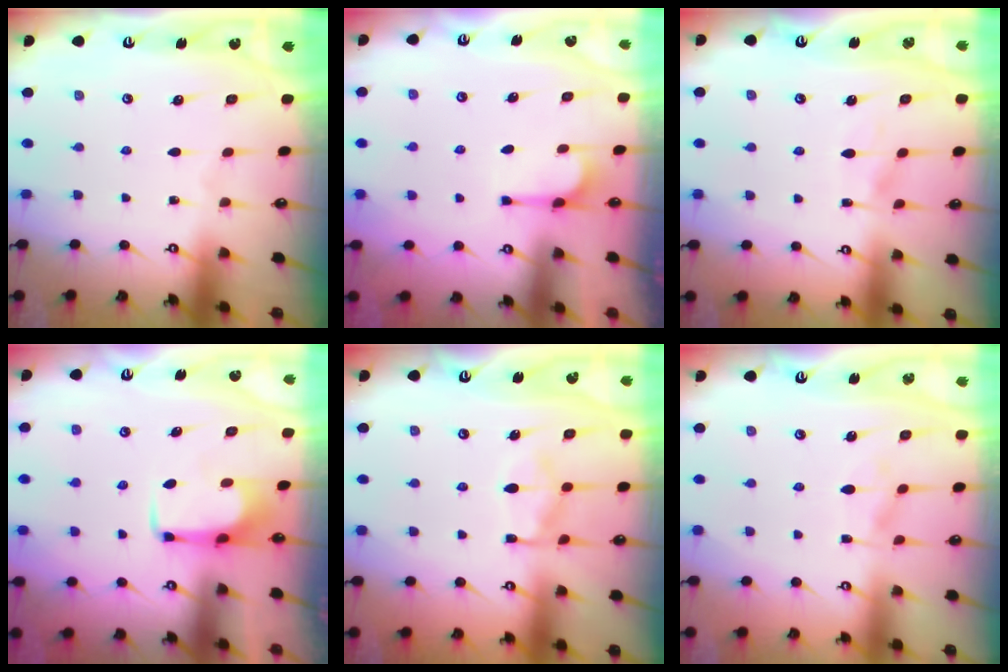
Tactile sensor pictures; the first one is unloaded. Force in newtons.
{"total": 2.9, "press": 2.7, "slide": 1.1}
{"total": 5.3, "press": 5.2, "slide": 0.6}
{"total": 2.2, "press": 2.1, "slide": 0.4}
{"total": 11.2, "press": 11.2, "slide": 1.2}
{"total": 1.6, "press": 1.3, "slide": 0.9}